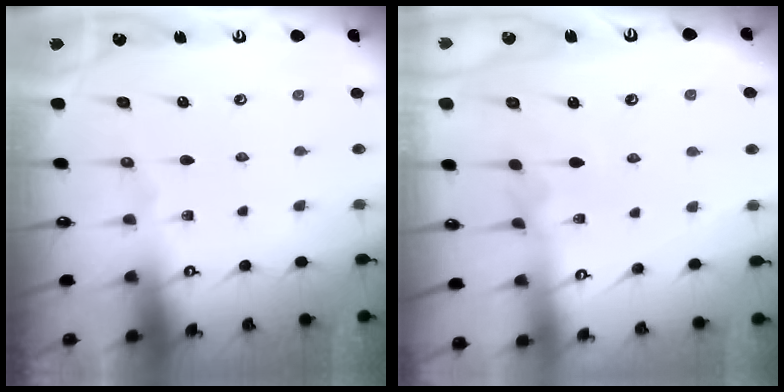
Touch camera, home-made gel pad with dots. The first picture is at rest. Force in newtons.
{"total": 3.0, "press": 3.0, "slide": 0.3}